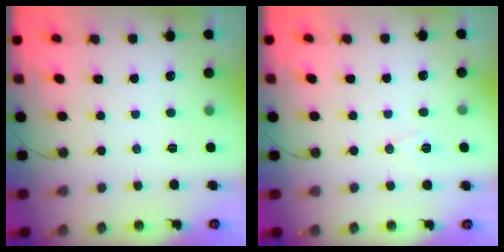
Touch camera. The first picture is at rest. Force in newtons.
{"total": 5.7, "press": 4.6, "slide": 3.3}